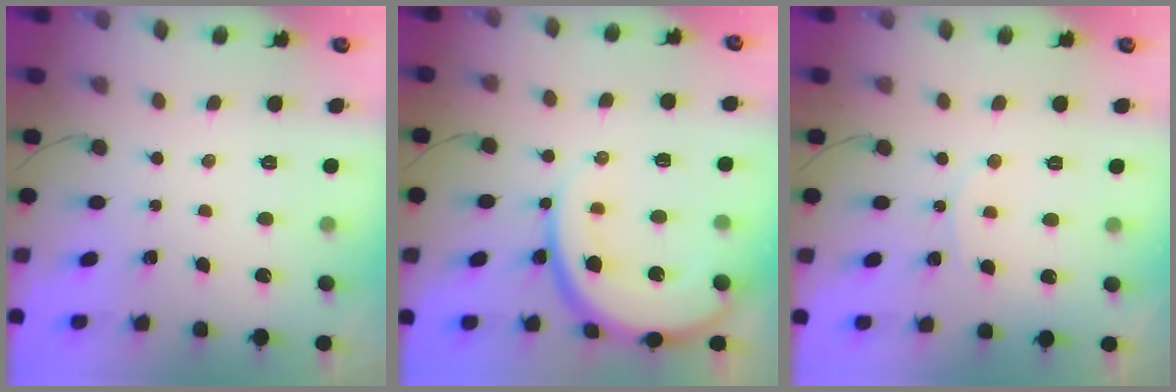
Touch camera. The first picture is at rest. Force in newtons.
{"total": 15.0, "press": 14.9, "slide": 1.2}
{"total": 4.8, "press": 4.8, "slide": 0.6}